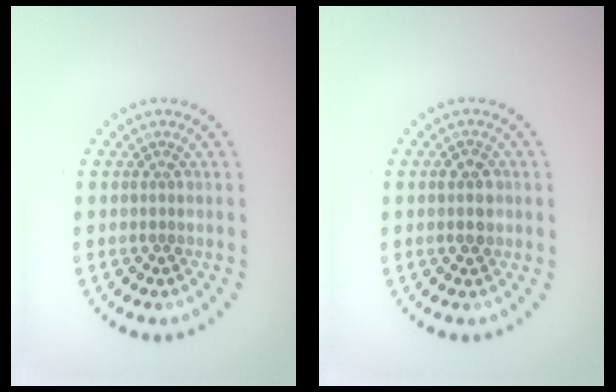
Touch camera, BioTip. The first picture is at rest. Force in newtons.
{"total": 1.8, "press": 1.8, "slide": 0.1}